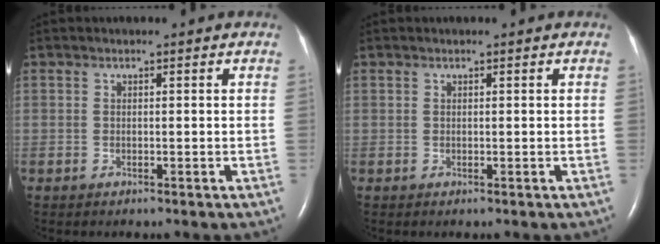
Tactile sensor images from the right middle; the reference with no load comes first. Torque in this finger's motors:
{"motor_torque": [0.08, 0.11, 0.04, 0.01]}